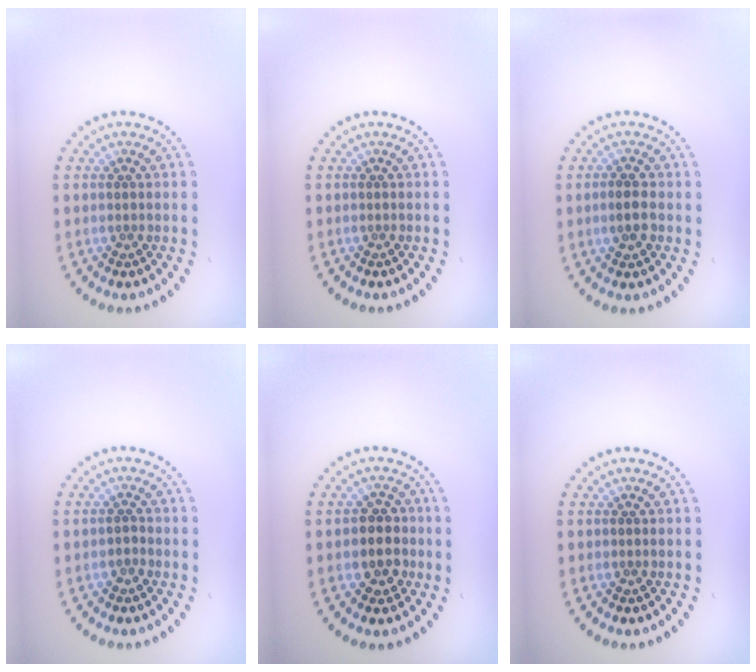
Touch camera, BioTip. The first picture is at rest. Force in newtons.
{"total": 0.0}
{"total": 2.1, "press": 2.0, "slide": 0.3}
{"total": 0.5, "press": 0.5, "slide": 0.2}
{"total": 2.8, "press": 2.7, "slide": 0.7}
{"total": 0.0}